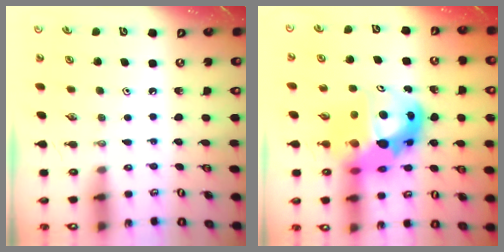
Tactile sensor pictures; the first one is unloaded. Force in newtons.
{"total": 17.5, "press": 17.4, "slide": 1.6}